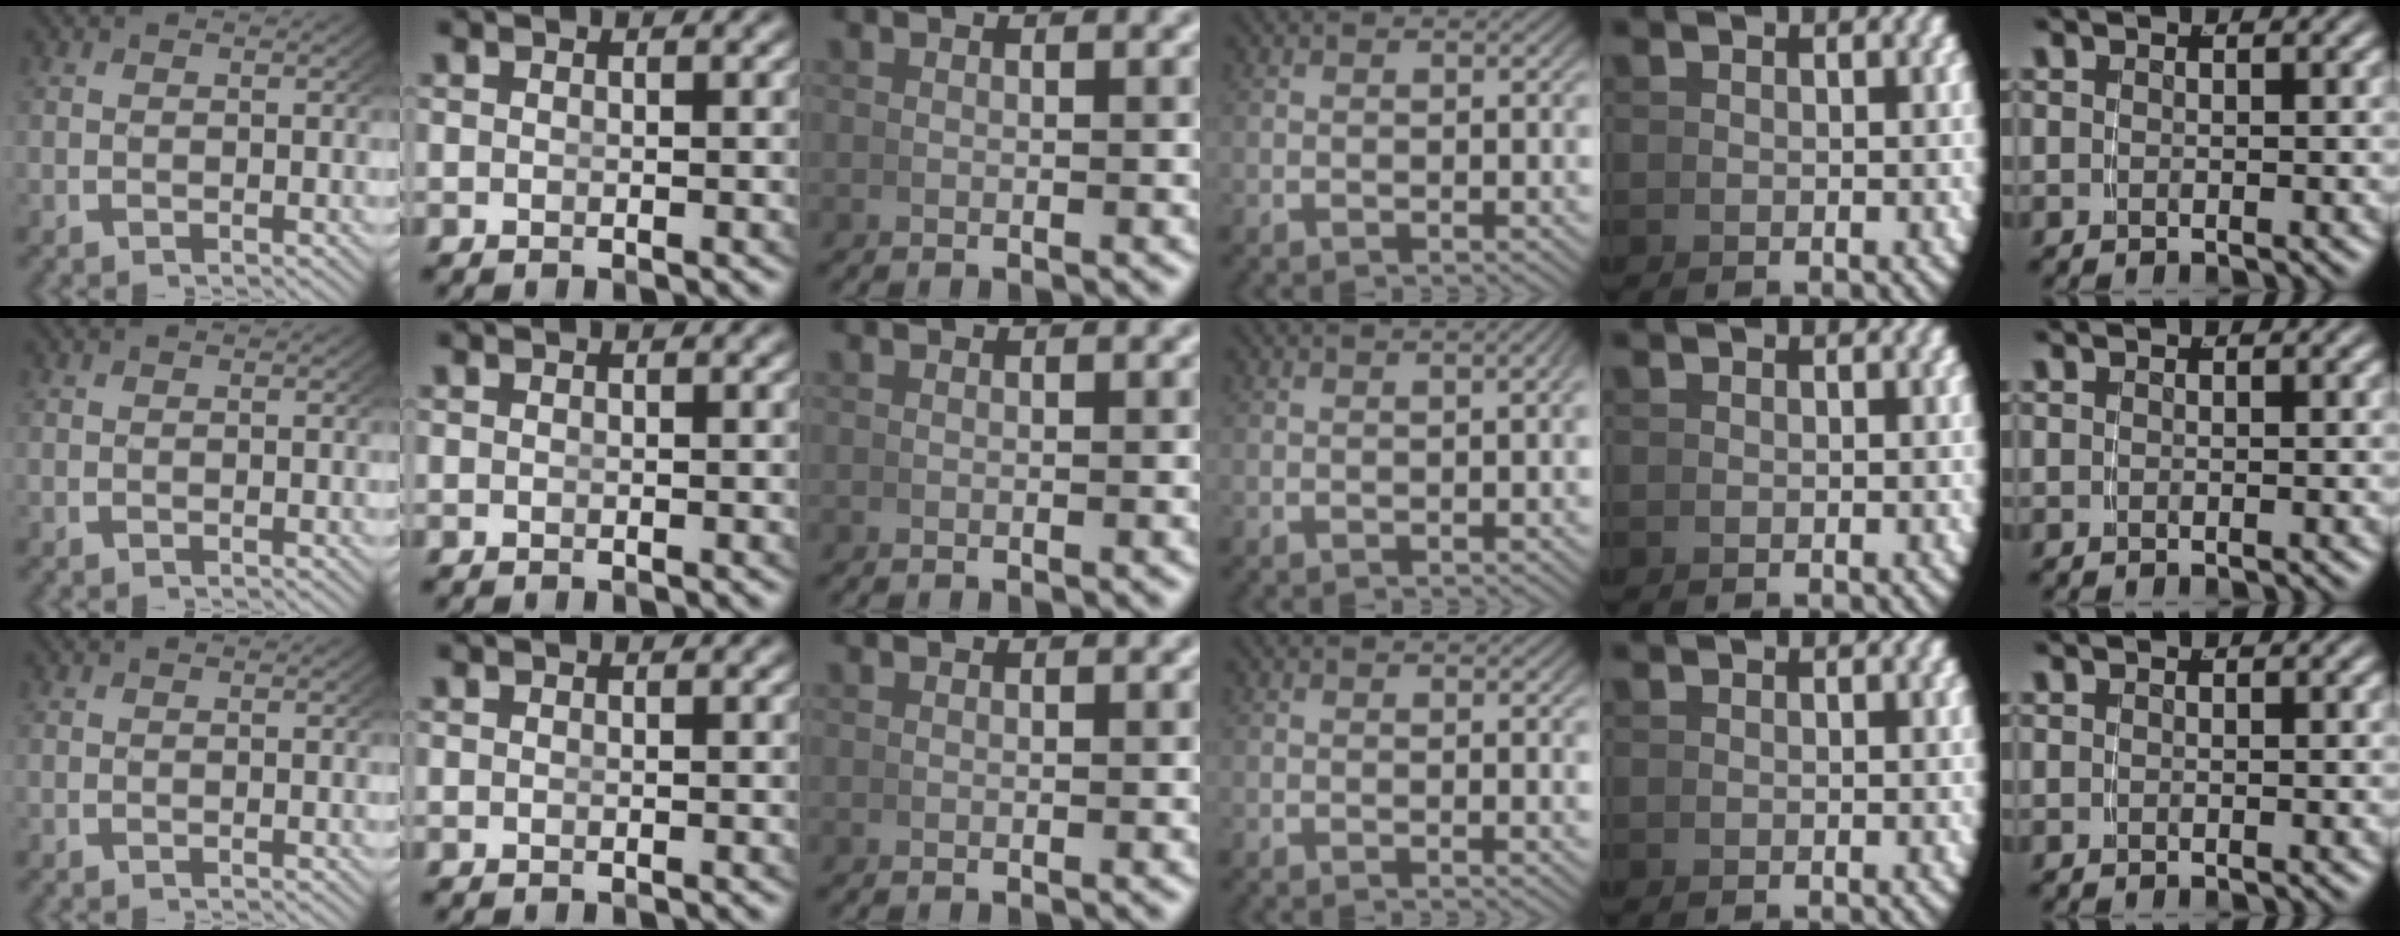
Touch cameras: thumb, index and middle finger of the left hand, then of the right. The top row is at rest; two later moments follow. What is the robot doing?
{"motion": "lift_and_place", "object": "dispenser bottle"}